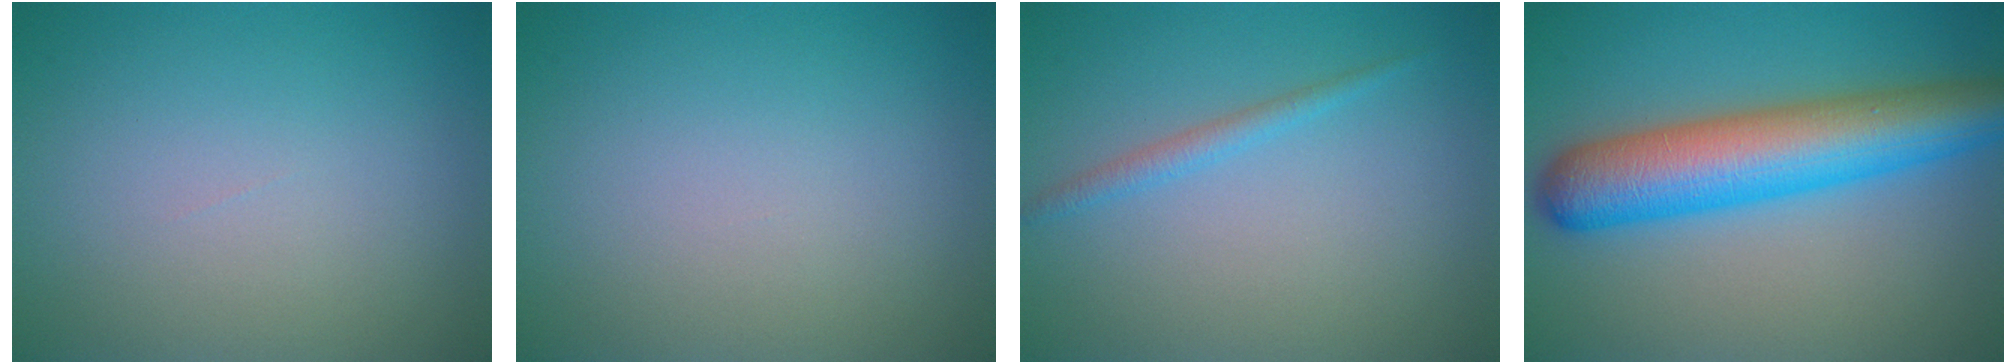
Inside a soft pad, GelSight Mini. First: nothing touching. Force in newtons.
{"total": 0.0}
{"total": 1.3, "press": 1.3, "slide": 0.1}
{"total": 9.6, "press": 9.6, "slide": 0.3}